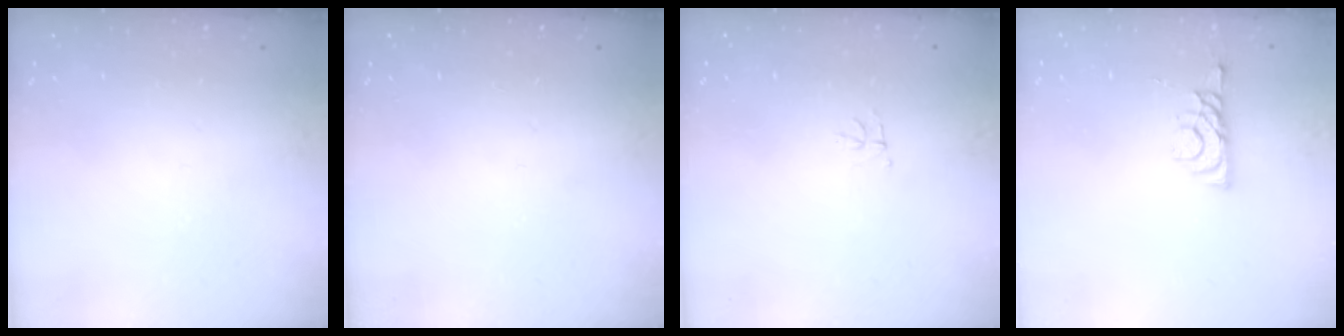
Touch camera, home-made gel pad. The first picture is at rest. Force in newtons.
{"total": 0.0}
{"total": 2.8, "press": 2.8, "slide": 0.2}
{"total": 4.2, "press": 4.2, "slide": 0.7}